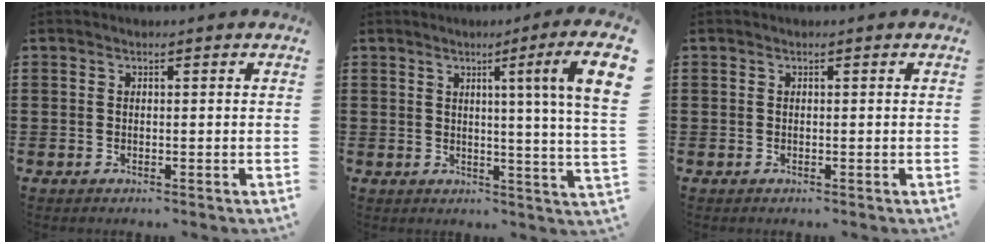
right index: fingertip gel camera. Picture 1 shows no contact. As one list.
[{"total": 6.9, "force": [2.3, -1.5, 6.3], "torque": [-0.102, -0.022, 0.025]}, {"total": 0.0}]